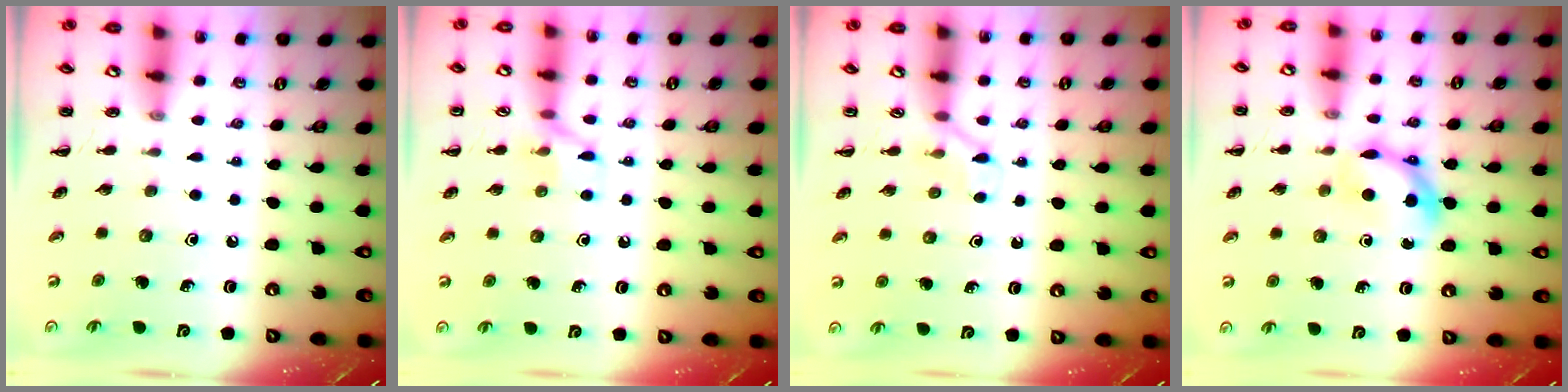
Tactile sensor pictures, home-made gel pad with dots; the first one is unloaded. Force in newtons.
{"total": 6.1, "press": 6.1, "slide": 1.0}
{"total": 2.6, "press": 2.5, "slide": 0.9}
{"total": 7.2, "press": 7.0, "slide": 1.6}